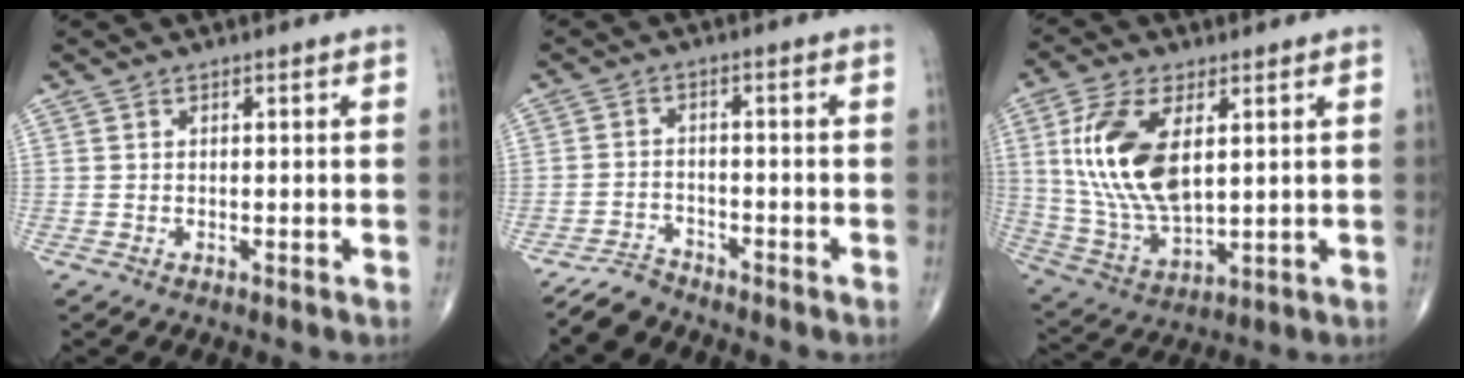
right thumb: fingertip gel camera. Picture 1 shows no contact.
{"total": 3.7, "force": [-3.6, 1.0, -0.2], "torque": [0.001, 0.010, -0.071]}
{"total": 16.6, "force": [4.0, 8.4, 13.8], "torque": [-0.276, -0.016, 0.086]}